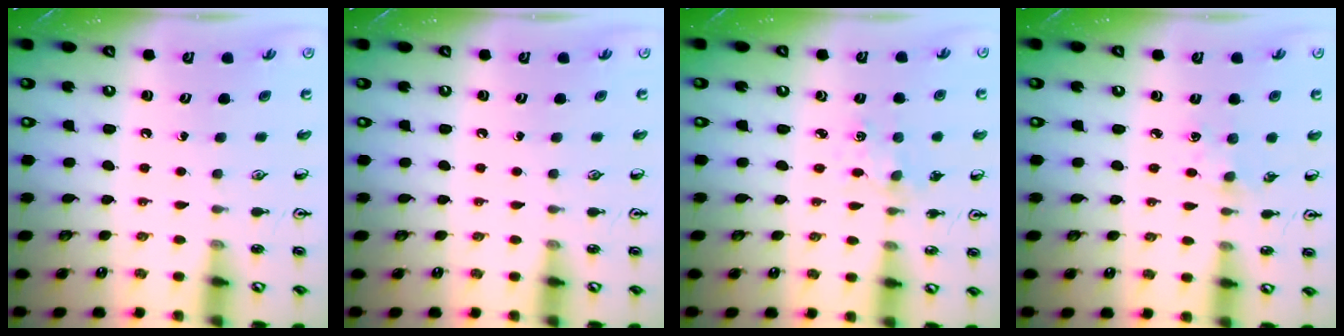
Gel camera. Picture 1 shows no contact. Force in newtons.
{"total": 0.0}
{"total": 1.8, "press": 1.8, "slide": 0.3}
{"total": 4.3, "press": 4.3, "slide": 0.5}